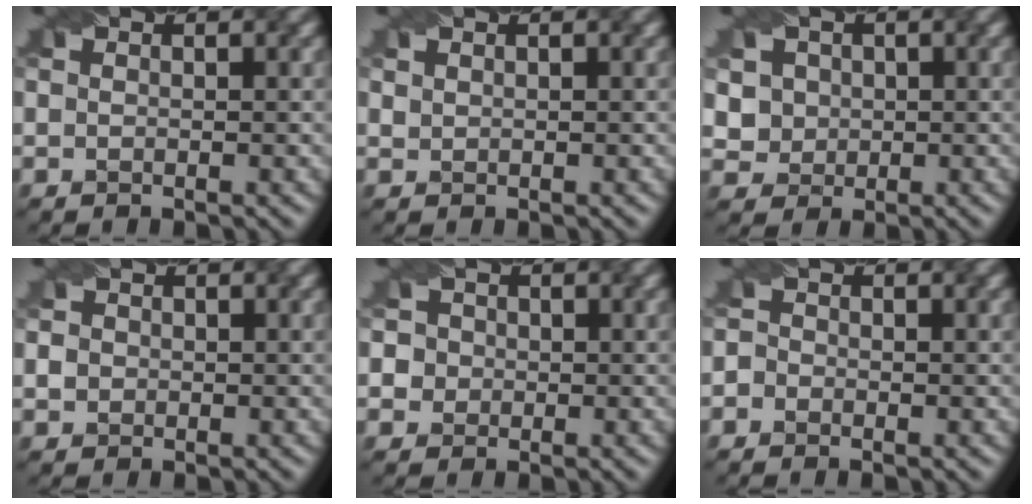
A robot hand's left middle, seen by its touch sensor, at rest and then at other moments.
{"total": 0.8, "force": [0.7, 0.4, 0.2], "torque": [-0.017, 0.001, 0.024]}
{"total": 4.1, "force": [1.3, 3.6, 1.4], "torque": [-0.028, 0.010, 0.021]}
{"total": 1.7, "force": [0.2, 1.6, 0.6], "torque": [-0.003, 0.015, 0.001]}
{"total": 4.5, "force": [0.7, 4.2, 1.4], "torque": [-0.020, 0.035, -0.010]}
{"total": 1.3, "force": [-0.5, 1.2, 0.4], "torque": [0.011, 0.014, -0.024]}